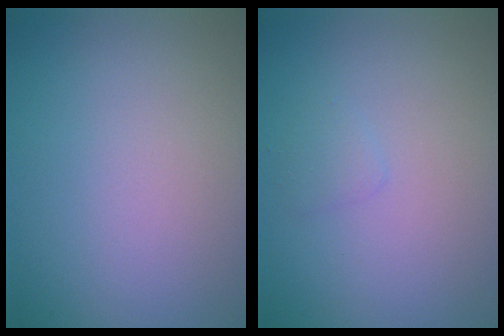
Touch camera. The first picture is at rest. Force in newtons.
{"total": 0.8, "press": 0.8, "slide": 0.1}